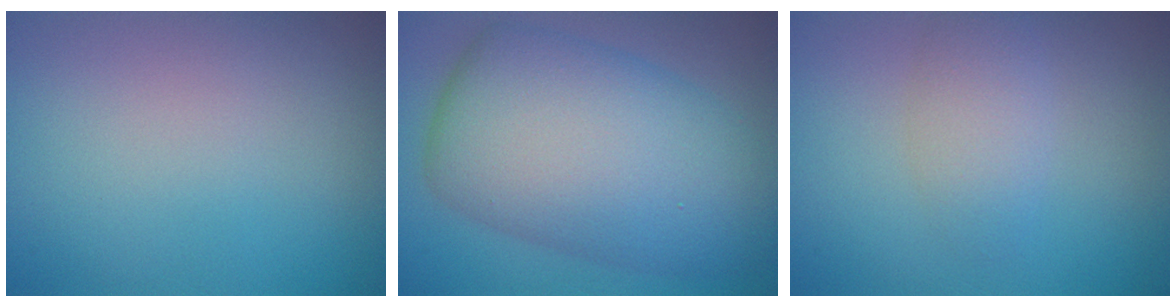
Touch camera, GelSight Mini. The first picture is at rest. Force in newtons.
{"total": 11.7, "press": 11.7, "slide": 0.1}
{"total": 1.2, "press": 1.2, "slide": 0.2}